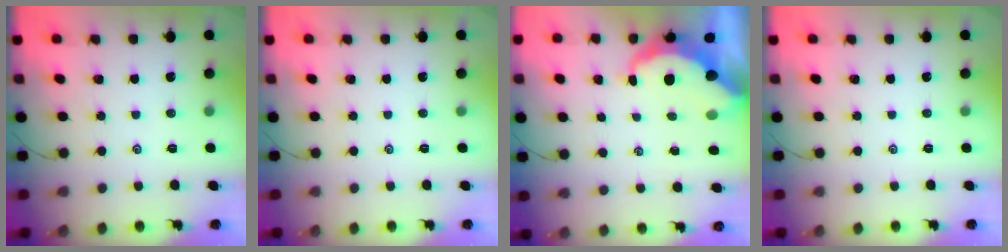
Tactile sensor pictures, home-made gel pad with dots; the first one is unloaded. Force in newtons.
{"total": 0.0}
{"total": 8.3, "press": 8.2, "slide": 1.3}
{"total": 0.0}